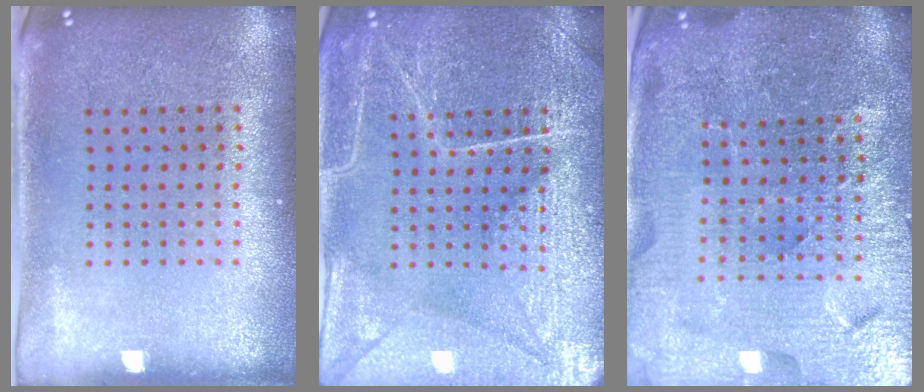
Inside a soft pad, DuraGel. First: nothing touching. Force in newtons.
{"total": 4.2, "press": 4.2, "slide": 0.3}
{"total": 5.6, "press": 5.1, "slide": 2.3}